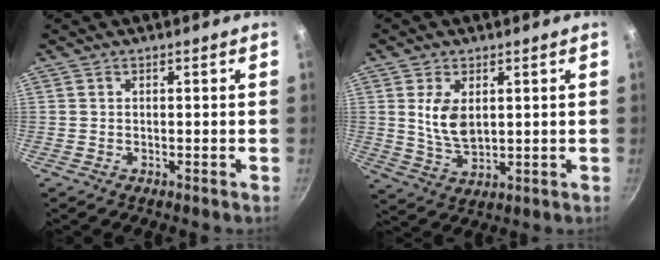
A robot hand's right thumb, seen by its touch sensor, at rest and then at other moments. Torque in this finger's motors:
{"motor_torque": [0.07, 0.05, 0.66, 0.02, 0.18]}